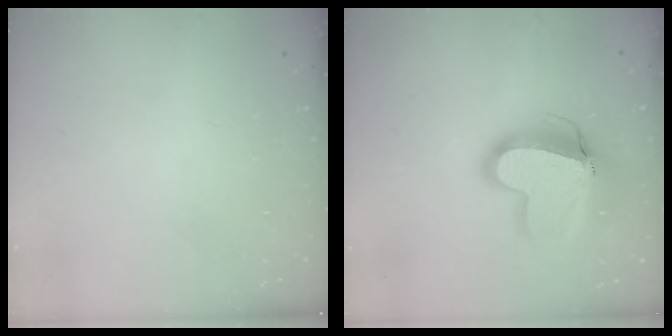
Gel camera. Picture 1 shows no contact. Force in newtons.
{"total": 15.5, "press": 15.3, "slide": 2.2}